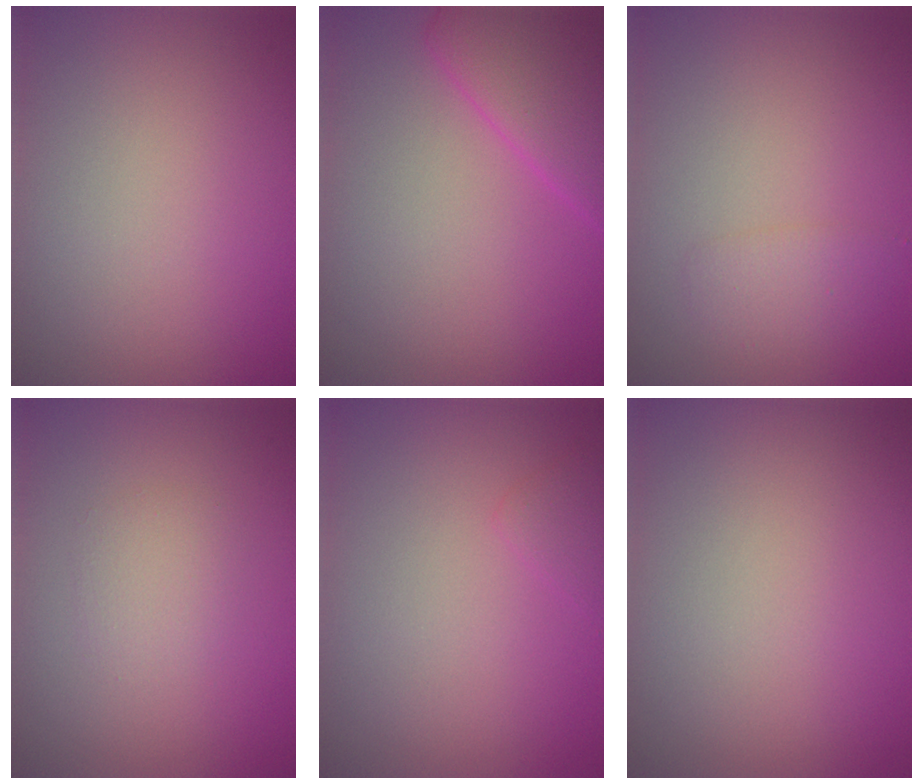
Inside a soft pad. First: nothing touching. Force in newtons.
{"total": 5.5, "press": 5.5, "slide": 0.3}
{"total": 1.4, "press": 1.4, "slide": 0.1}
{"total": 1.5, "press": 1.5, "slide": 0.1}
{"total": 0.9, "press": 0.9, "slide": 0.1}
{"total": 0.0}